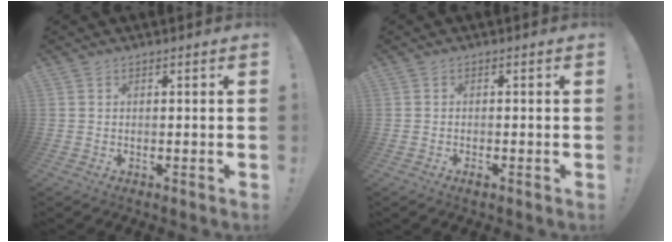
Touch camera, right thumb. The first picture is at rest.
{"total": 1.0, "force": [-0.8, 0.3, 0.6], "torque": [-0.009, 0.002, -0.014]}